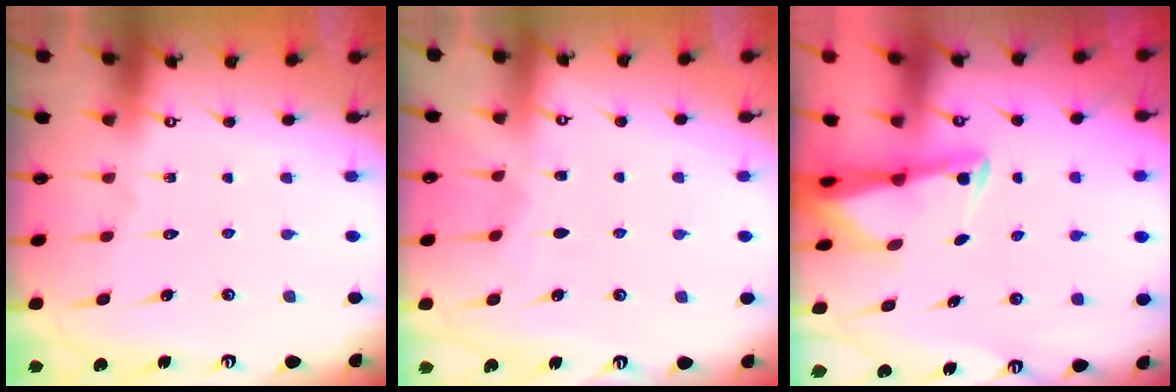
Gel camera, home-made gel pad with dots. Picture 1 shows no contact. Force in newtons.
{"total": 3.1, "press": 3.0, "slide": 0.4}
{"total": 2.3, "press": 2.3, "slide": 0.4}